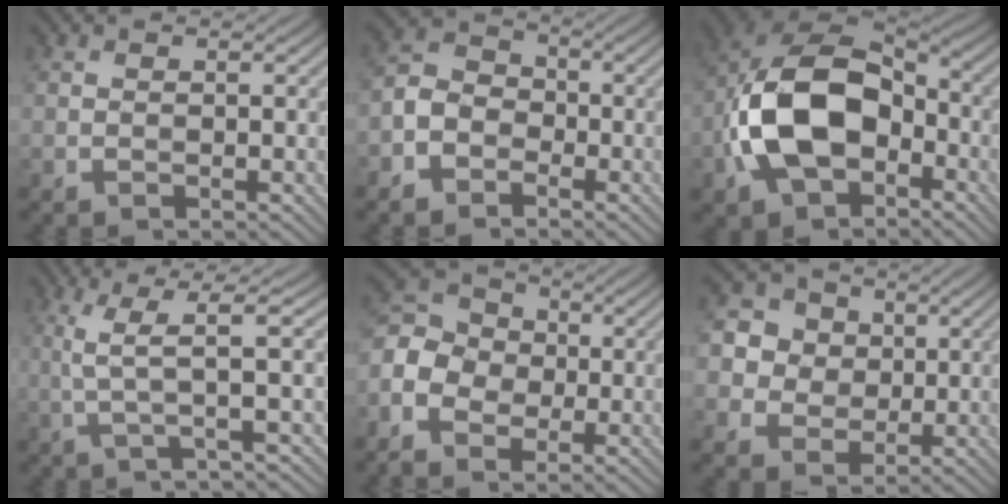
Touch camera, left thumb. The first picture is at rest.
{"total": 4.7, "force": [-2.3, 3.6, 1.8], "torque": [-0.049, 0.006, -0.056]}
{"total": 14.8, "force": [-3.3, 9.7, 10.7], "torque": [-0.238, -0.005, -0.072]}
{"total": 5.5, "force": [1.2, 0.3, 5.4], "torque": [-0.115, 0.019, 0.022]}
{"total": 8.3, "force": [-2.2, 6.7, 4.4], "torque": [-0.130, -0.005, -0.051]}
{"total": 6.9, "force": [1.8, 6.2, 2.4], "torque": [-0.086, 0.014, 0.031]}